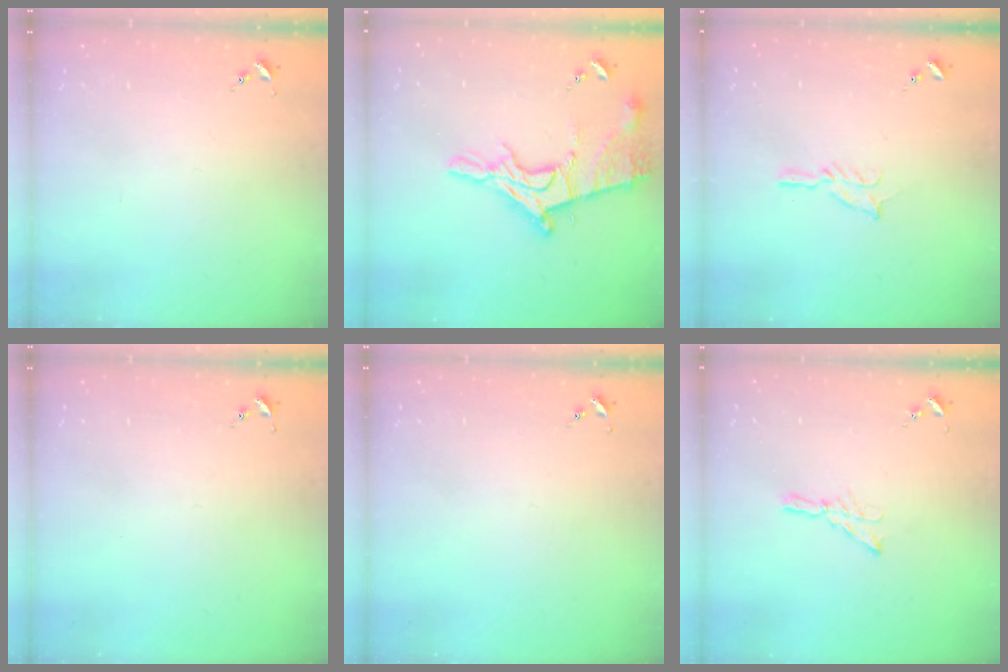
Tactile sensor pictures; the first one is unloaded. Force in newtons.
{"total": 17.2, "press": 17.1, "slide": 1.2}
{"total": 5.0, "press": 5.0, "slide": 0.5}
{"total": 0.0}
{"total": 0.0}
{"total": 5.2, "press": 5.2, "slide": 0.5}